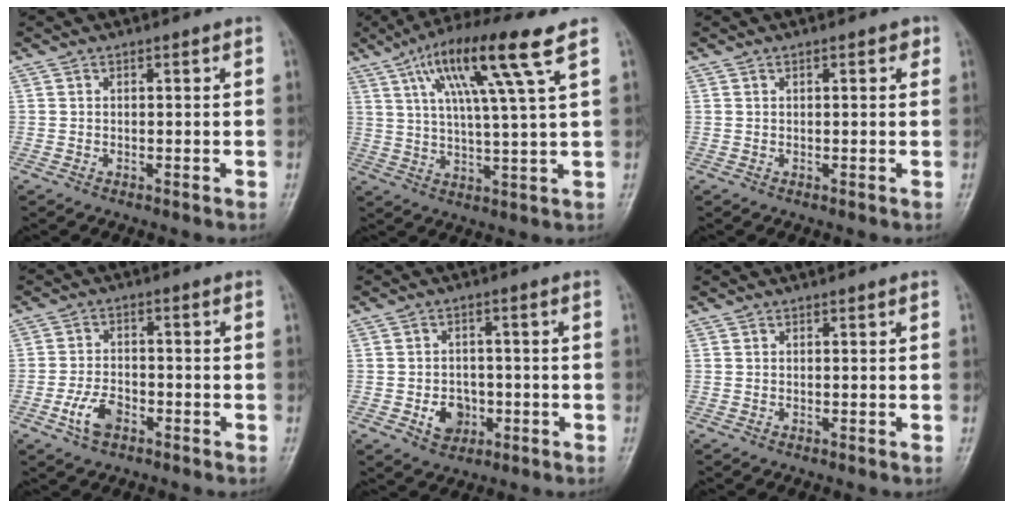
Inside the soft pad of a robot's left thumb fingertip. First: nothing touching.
{"total": 14.5, "force": [6.8, 0.6, 12.8], "torque": [-0.234, -0.008, 0.117]}
{"total": 1.7, "force": [0.7, 0.7, 1.4], "torque": [-0.016, 0.002, 0.007]}
{"total": 5.6, "force": [-2.8, 3.2, 3.7], "torque": [-0.070, 0.016, -0.052]}
{"total": 5.7, "force": [-1.8, 4.5, 2.9], "torque": [-0.021, 0.013, -0.023]}
{"total": 0.0}